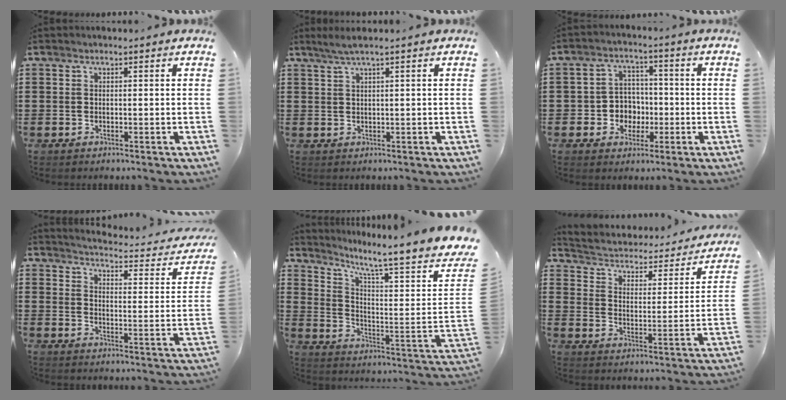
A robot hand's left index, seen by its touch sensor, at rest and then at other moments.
{"total": 1.9, "force": [1.0, -0.2, 1.6], "torque": [-0.029, -0.001, 0.018]}
{"total": 5.0, "force": [-1.2, 4.7, 1.4], "torque": [-0.041, 0.015, -0.023]}
{"total": 3.0, "force": [2.9, -0.3, 0.8], "torque": [-0.028, -0.033, 0.038]}
{"total": 6.9, "force": [5.6, -0.4, 4.1], "torque": [-0.091, -0.059, 0.082]}
{"total": 2.1, "force": [1.8, 0.9, 0.6], "torque": [-0.027, -0.021, 0.019]}